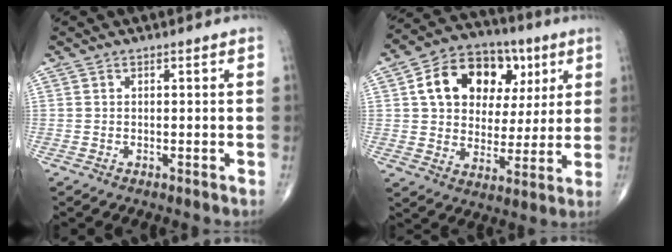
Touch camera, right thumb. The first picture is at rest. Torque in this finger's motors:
{"motor_torque": [0.73, 3.06, 1.26, 0.58, 0.09]}